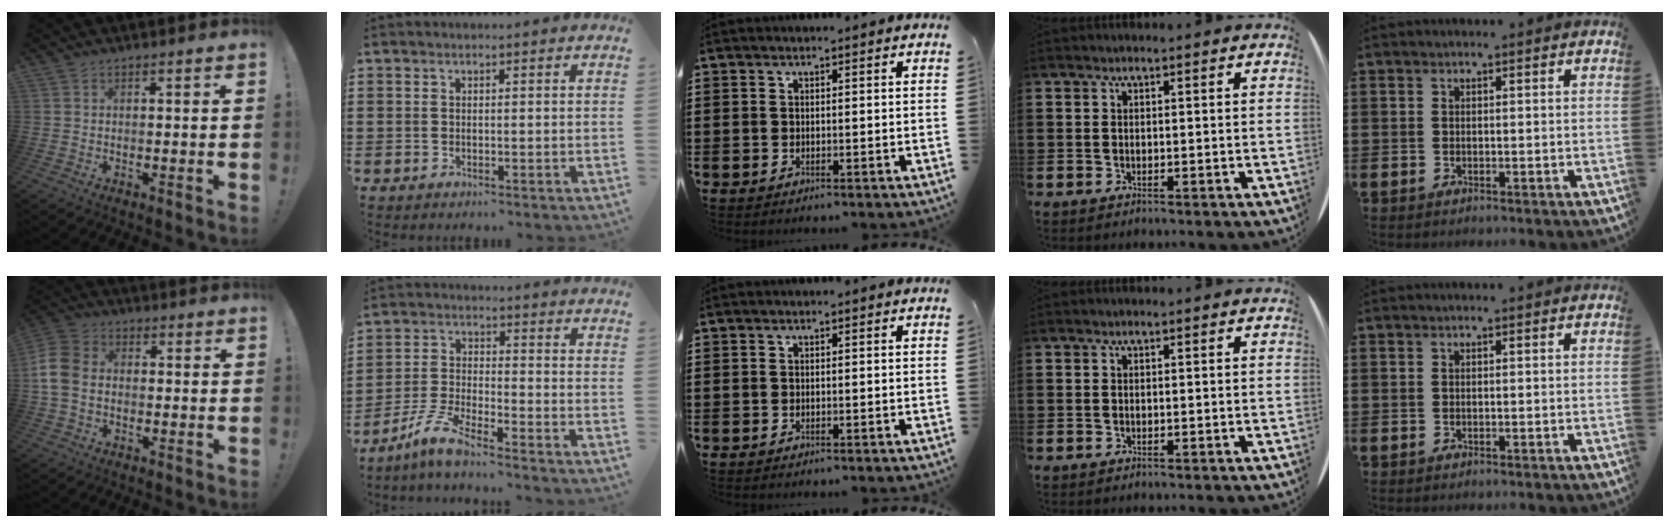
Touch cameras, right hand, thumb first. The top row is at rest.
{"thumb": {"total": 9.3, "force": [-1.1, 7.0, 6.0], "torque": [-0.149, 0.014, -0.016]}, "index": {"total": 6.5, "force": [-5.4, 0.4, 3.6], "torque": [-0.100, -0.015, -0.113]}}